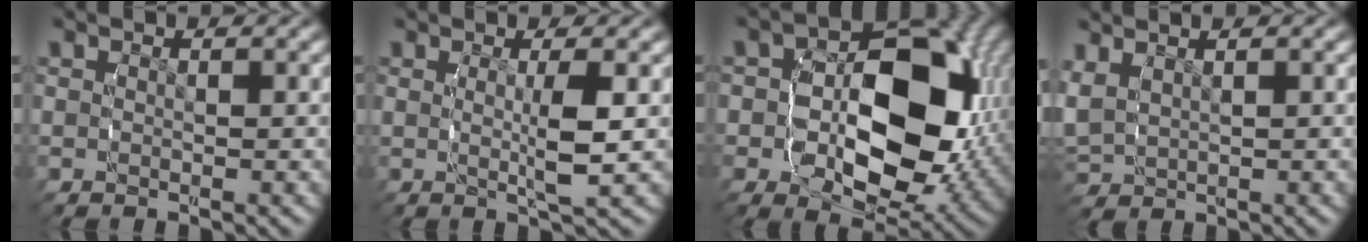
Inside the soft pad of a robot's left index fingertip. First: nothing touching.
{"total": 2.9, "force": [0.4, 0.4, 2.8], "torque": [-0.045, -0.001, 0.005]}
{"total": 12.7, "force": [-0.9, 8.6, 9.4], "torque": [-0.130, -0.012, -0.019]}
{"total": 3.1, "force": [1.4, 2.3, 1.6], "torque": [-0.051, 0.002, 0.034]}